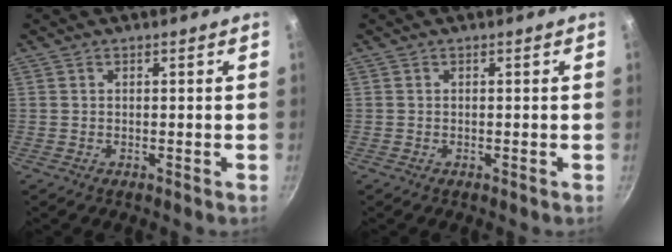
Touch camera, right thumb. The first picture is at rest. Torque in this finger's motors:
{"motor_torque": [-0.25, 0.52, 0.14, 0.33, 0.00]}